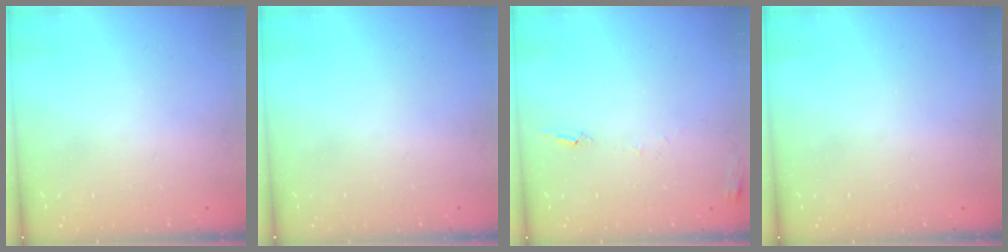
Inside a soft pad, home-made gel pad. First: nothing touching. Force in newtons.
{"total": 0.0}
{"total": 6.0, "press": 6.0, "slide": 0.6}
{"total": 0.0}